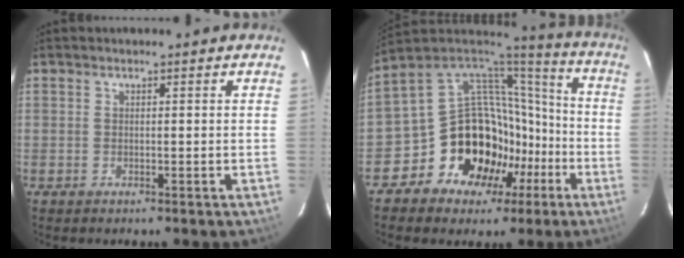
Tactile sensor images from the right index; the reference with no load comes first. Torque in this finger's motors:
{"motor_torque": [2.10, -0.04, 1.00, 0.08]}